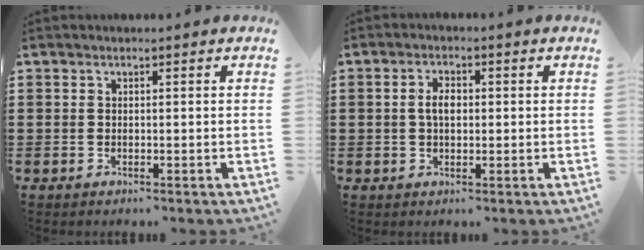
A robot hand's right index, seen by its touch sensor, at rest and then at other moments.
{"total": 3.0, "force": [0.1, 1.6, 2.6], "torque": [-0.051, 0.007, 0.000]}